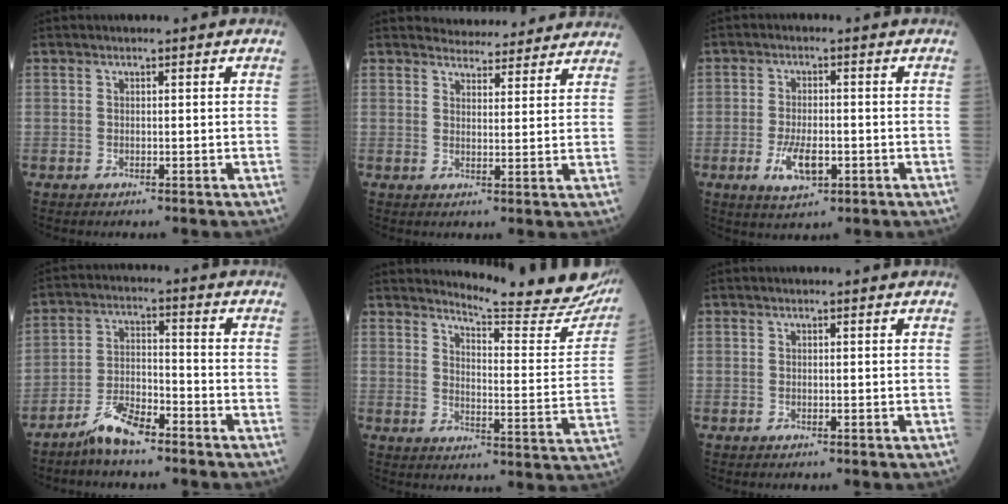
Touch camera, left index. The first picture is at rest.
{"total": 9.7, "force": [9.3, 2.1, 1.5], "torque": [-0.006, 0.007, 0.103]}
{"total": 5.7, "force": [-2.0, 2.3, 4.8], "torque": [-0.096, -0.006, -0.029]}
{"total": 6.2, "force": [-5.1, 1.4, 3.3], "torque": [-0.069, -0.007, -0.102]}
{"total": 17.3, "force": [16.7, 0.6, 4.4], "torque": [-0.055, -0.107, 0.187]}
{"total": 0.0}